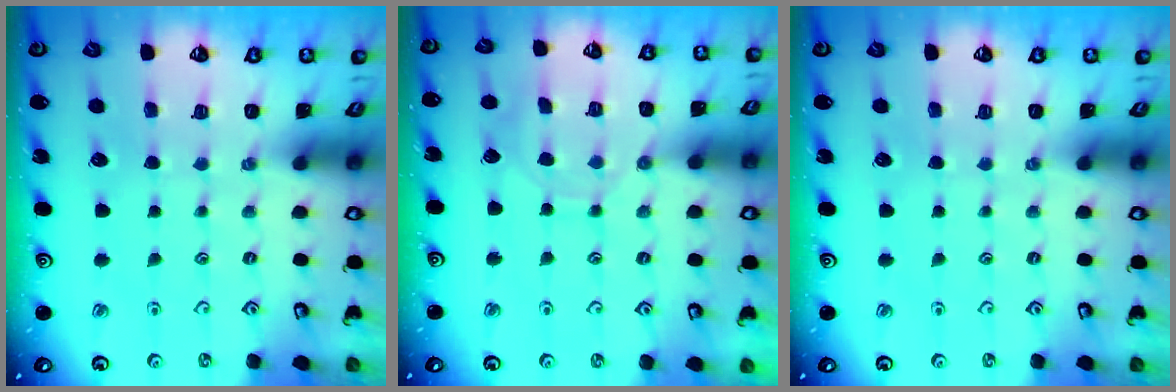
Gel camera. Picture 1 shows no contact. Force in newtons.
{"total": 8.0, "press": 8.0, "slide": 0.6}
{"total": 0.0}